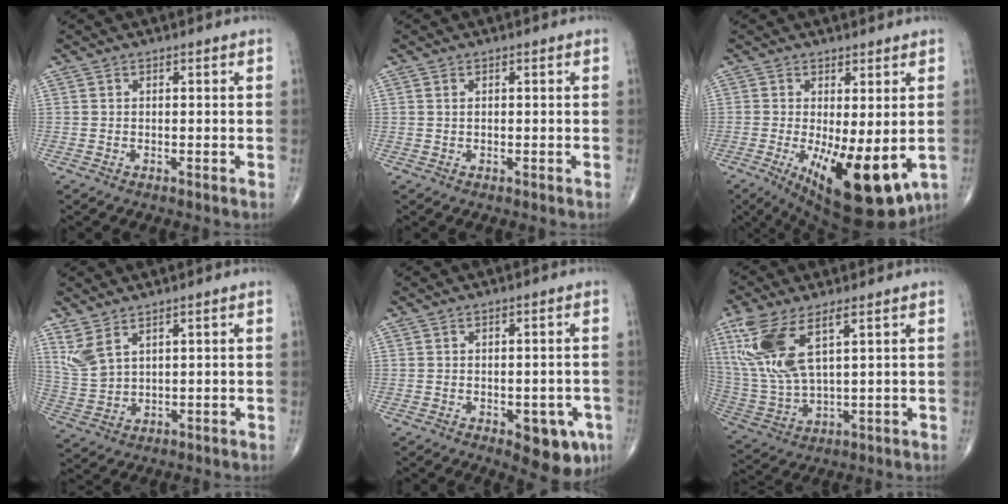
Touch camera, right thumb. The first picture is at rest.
{"total": 0.7, "force": [0.2, 0.4, 0.5], "torque": [-0.012, 0.001, 0.006]}
{"total": 15.0, "force": [-3.5, 5.4, 13.5], "torque": [-0.198, -0.031, -0.035]}
{"total": 5.7, "force": [3.6, 2.4, 3.7], "torque": [-0.079, -0.016, 0.088]}
{"total": 8.8, "force": [-3.6, 4.1, 6.9], "torque": [-0.057, 0.007, -0.037]}
{"total": 14.5, "force": [5.9, 5.4, 12.2], "torque": [-0.280, -0.016, 0.127]}